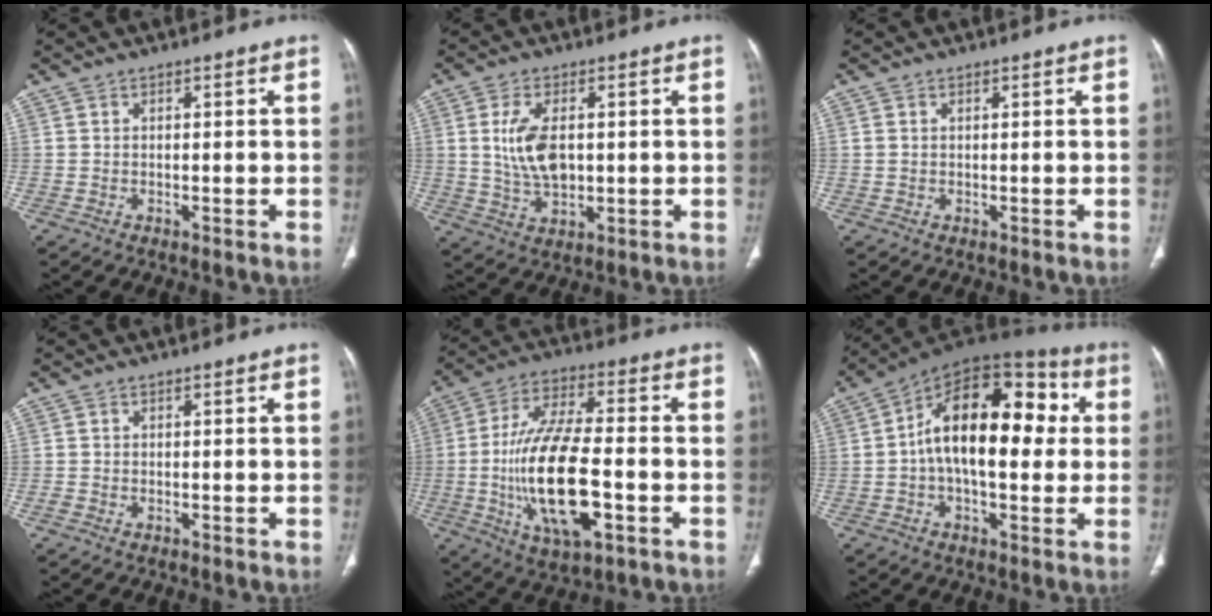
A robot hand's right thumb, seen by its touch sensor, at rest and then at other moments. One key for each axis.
{"total": 8.7, "fx": 1.1, "fy": 4.9, "fz": 7.1, "tx": -0.136, "ty": -0.006, "tz": 0.028}
{"total": 0.5, "fx": 0.1, "fy": 0.3, "fz": 0.4, "tx": -0.014, "ty": 0.011, "tz": 0.007}
{"total": 0.7, "fx": -0.4, "fy": 0.5, "fz": 0.3, "tx": -0.011, "ty": 0.001, "tz": -0.008}
{"total": 19.9, "fx": -4.2, "fy": 7.8, "fz": 17.8, "tx": -0.343, "ty": 0.015, "tz": -0.068}
{"total": 20.4, "fx": 1.7, "fy": 11.0, "fz": 17.1, "tx": -0.239, "ty": 0.038, "tz": 0.013}